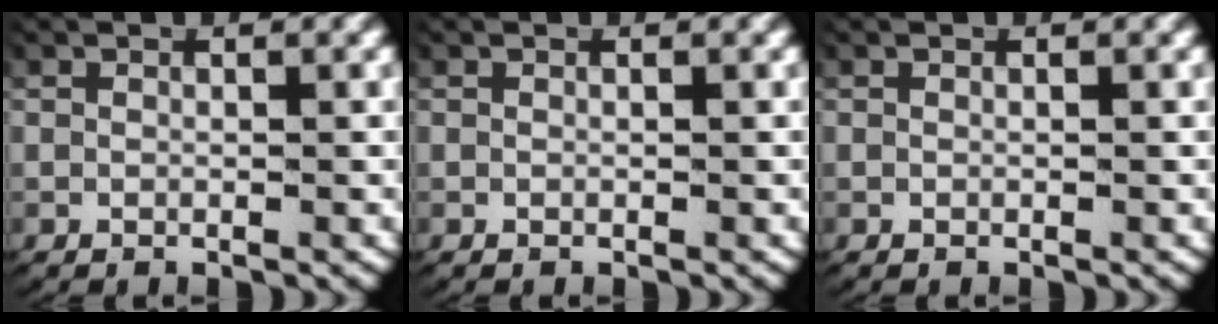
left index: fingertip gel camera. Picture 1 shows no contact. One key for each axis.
{"total": 0.0}
{"total": 0.0}